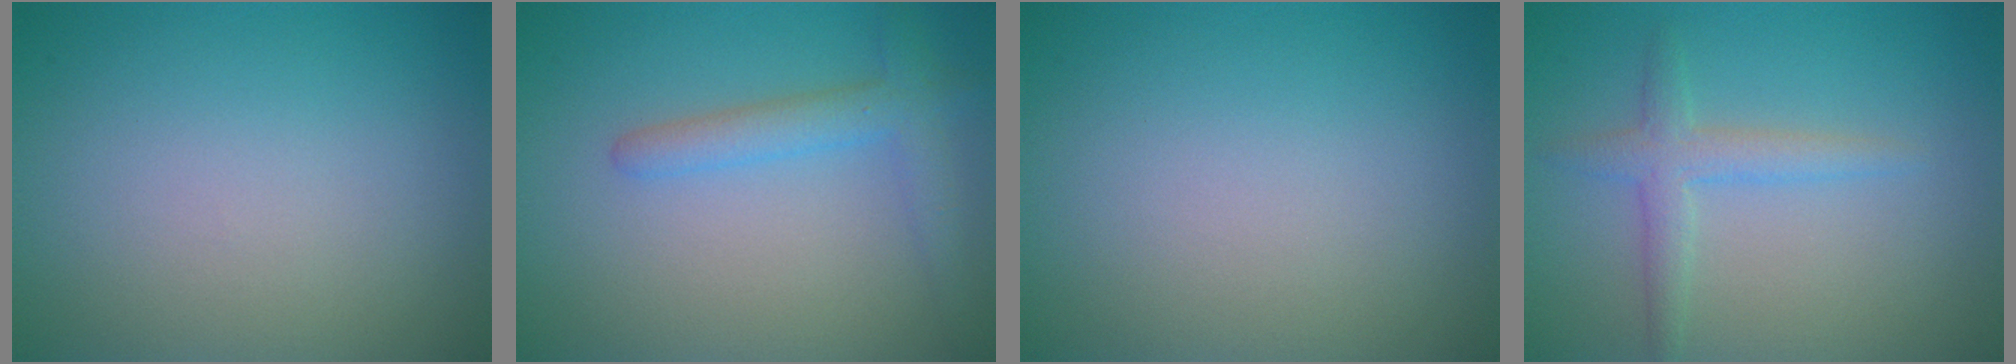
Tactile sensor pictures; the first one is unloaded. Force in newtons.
{"total": 2.9, "press": 2.9, "slide": 0.1}
{"total": 0.0}
{"total": 2.3, "press": 2.3, "slide": 0.1}